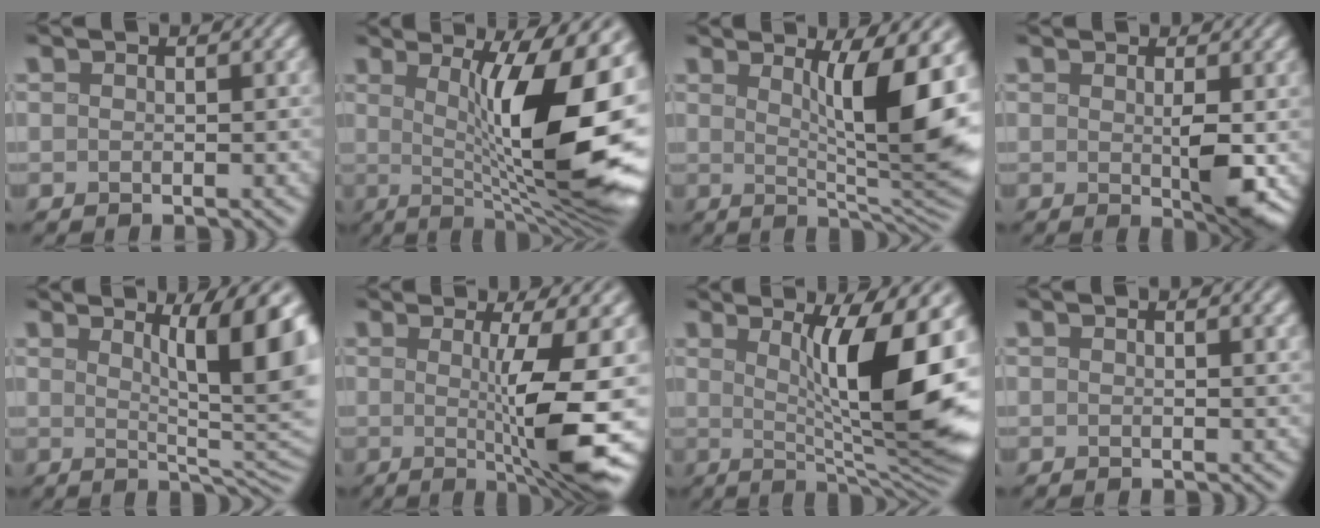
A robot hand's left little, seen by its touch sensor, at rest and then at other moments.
{"total": 14.7, "force": [1.0, 3.8, 14.1], "torque": [-0.172, 0.006, 0.014]}
{"total": 9.8, "force": [2.4, 1.8, 9.3], "torque": [-0.126, -0.001, 0.041]}
{"total": 2.7, "force": [0.5, 0.6, 2.6], "torque": [-0.044, -0.008, 0.011]}
{"total": 10.3, "force": [3.5, 2.7, 9.3], "torque": [-0.094, 0.007, 0.048]}
{"total": 8.9, "force": [-0.4, 1.1, 8.9], "torque": [-0.132, -0.007, -0.001]}
{"total": 12.2, "force": [2.0, 2.5, 11.7], "torque": [-0.153, -0.005, 0.033]}
{"total": 2.1, "force": [1.2, 0.6, 1.6], "torque": [-0.007, 0.008, 0.014]}